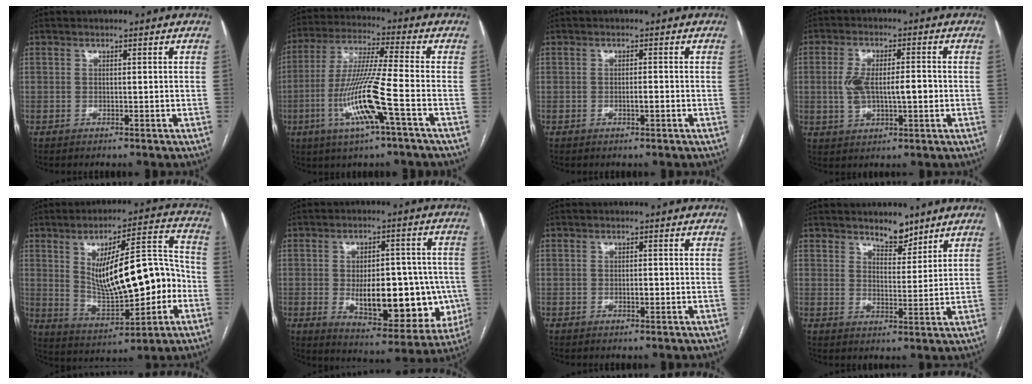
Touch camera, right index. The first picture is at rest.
{"total": 13.3, "force": [-4.6, -0.3, 12.4], "torque": [-0.256, -0.008, -0.092]}
{"total": 1.6, "force": [-0.5, 0.2, 1.5], "torque": [-0.027, 0.000, -0.010]}
{"total": 8.2, "force": [-0.4, 3.0, 7.6], "torque": [-0.150, 0.015, -0.001]}
{"total": 17.9, "force": [-0.9, 5.2, 17.1], "torque": [-0.273, 0.021, 0.003]}
{"total": 17.8, "force": [-2.7, 8.0, 15.7], "torque": [-0.211, 0.011, -0.015]}
{"total": 1.0, "force": [-0.1, 0.5, 0.8], "torque": [-0.013, 0.000, -0.001]}
{"total": 4.7, "force": [3.9, 1.9, 1.7], "torque": [-0.022, -0.009, 0.065]}